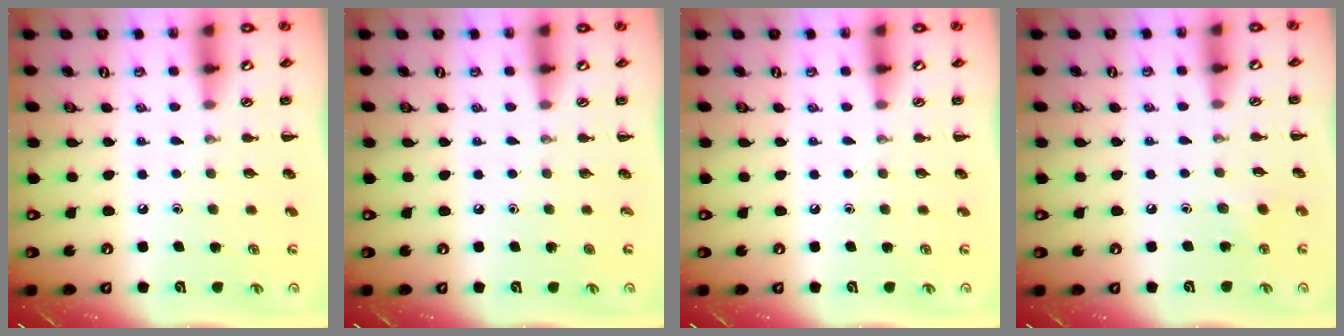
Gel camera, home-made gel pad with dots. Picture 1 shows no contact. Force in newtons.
{"total": 0.0}
{"total": 0.0}
{"total": 3.0, "press": 2.9, "slide": 0.9}